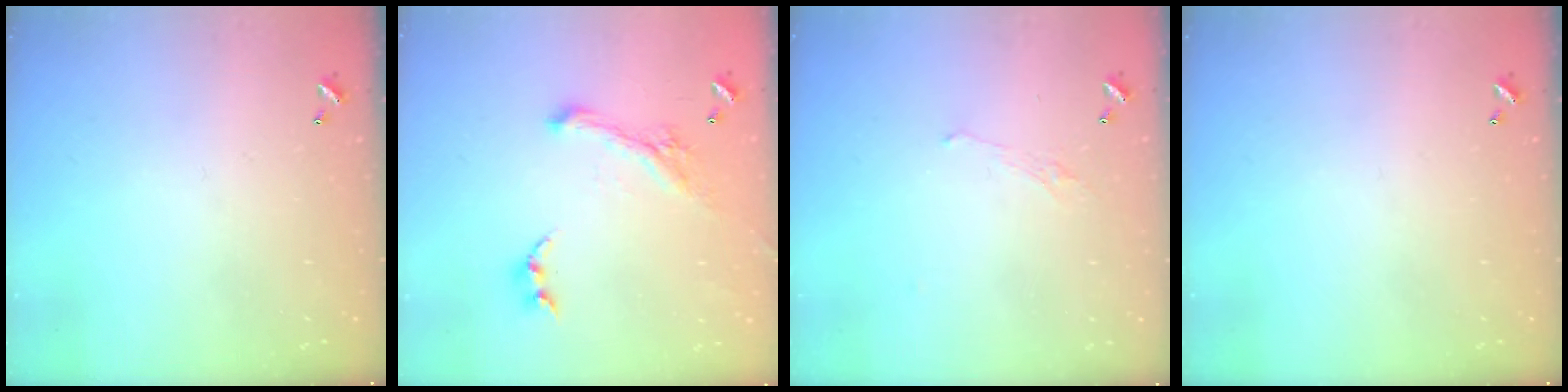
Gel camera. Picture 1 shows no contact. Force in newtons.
{"total": 1.4, "press": 0.7, "slide": 1.2}
{"total": 0.9, "press": 0.4, "slide": 0.8}
{"total": 0.0}